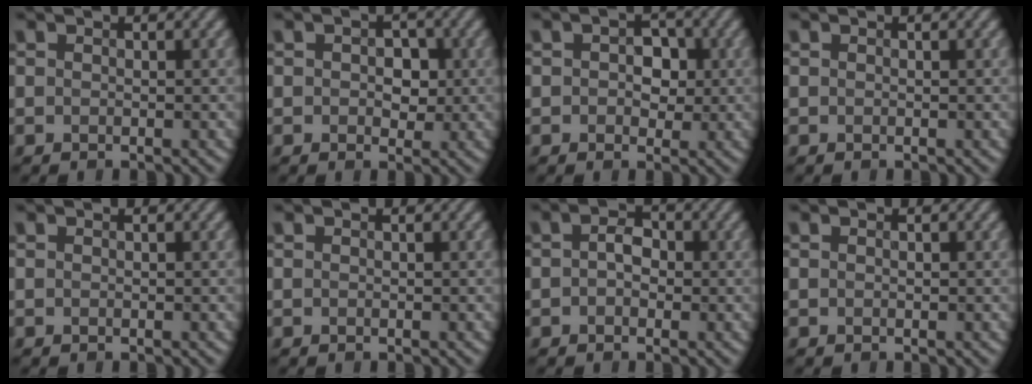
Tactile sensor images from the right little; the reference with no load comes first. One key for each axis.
{"total": 2.5, "fx": 0.2, "fy": 1.9, "fz": 1.6, "tx": -0.014, "ty": 0.005, "tz": -0.008}
{"total": 3.3, "fx": 0.4, "fy": 2.6, "fz": 2.0, "tx": -0.014, "ty": 0.009, "tz": -0.019}
{"total": 0.0}
{"total": 0.0}
{"total": 0.0}
{"total": 2.2, "fx": 0.1, "fy": 1.7, "fz": 1.4, "tx": -0.019, "ty": 0.009, "tz": -0.013}
{"total": 0.0}